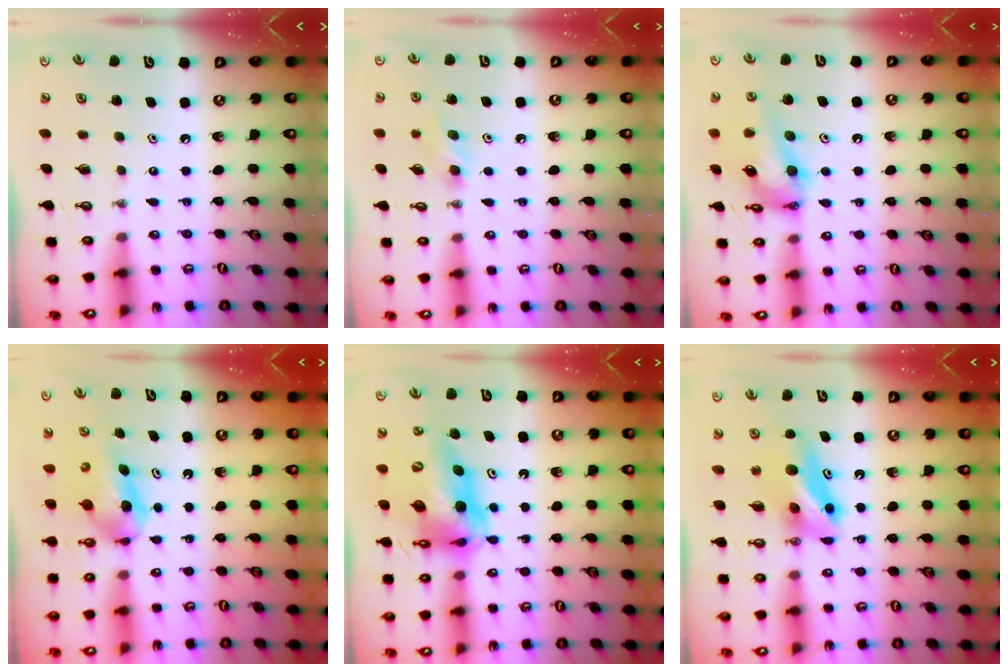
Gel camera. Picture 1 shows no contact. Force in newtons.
{"total": 8.6, "press": 5.2, "slide": 6.9}
{"total": 14.8, "press": 14.8, "slide": 1.3}
{"total": 6.6, "press": 6.4, "slide": 1.9}
{"total": 15.7, "press": 15.7, "slide": 1.6}
{"total": 7.1, "press": 7.0, "slide": 1.5}